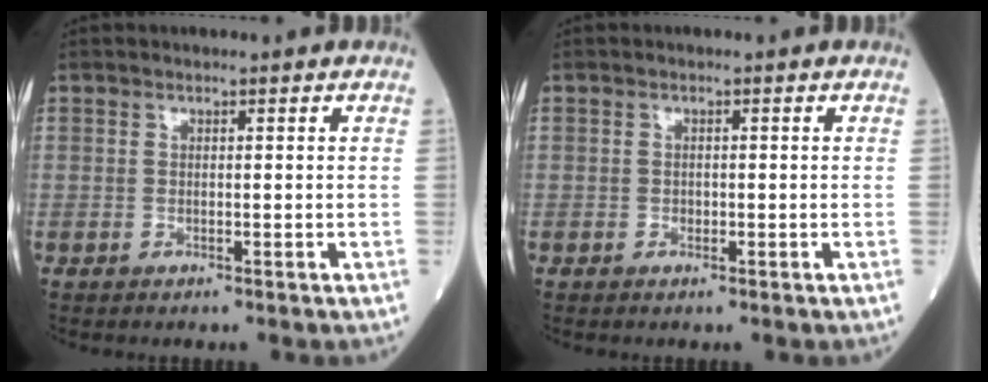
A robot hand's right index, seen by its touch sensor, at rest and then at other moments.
{"total": 0.7, "force": [-0.2, 0.6, 0.3], "torque": [-0.002, 0.002, -0.004]}